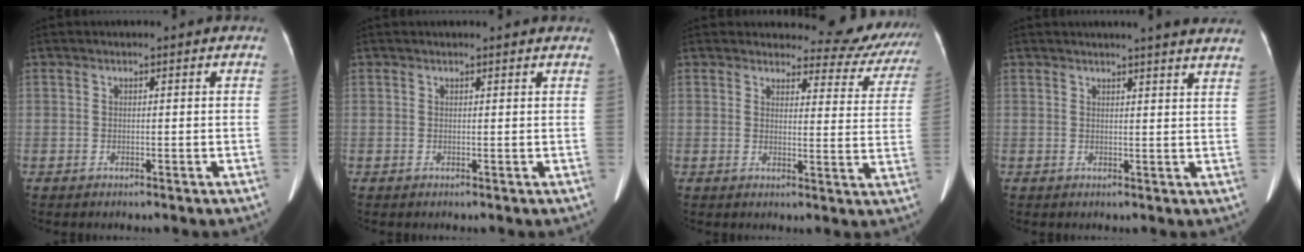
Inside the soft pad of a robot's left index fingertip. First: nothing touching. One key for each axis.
{"total": 3.5, "fx": 3.3, "fy": 0.2, "fz": 1.1, "tx": -0.013, "ty": 0.017, "tz": 0.032}
{"total": 12.0, "fx": 11.4, "fy": 3.4, "fz": 1.0, "tx": 0.024, "ty": -0.048, "tz": 0.103}
{"total": 10.7, "fx": 9.8, "fy": 0.1, "fz": 4.3, "tx": -0.048, "ty": -0.008, "tz": 0.094}